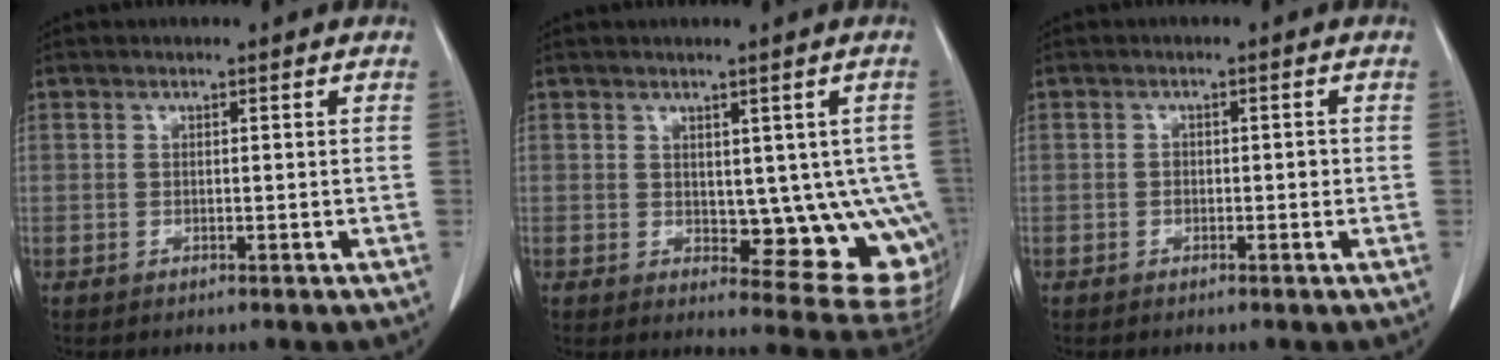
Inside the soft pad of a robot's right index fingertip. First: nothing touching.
{"total": 10.9, "force": [0.2, 5.2, 9.6], "torque": [-0.093, -0.006, 0.015]}
{"total": 1.4, "force": [-0.2, 0.9, 1.1], "torque": [-0.012, 0.005, -0.002]}